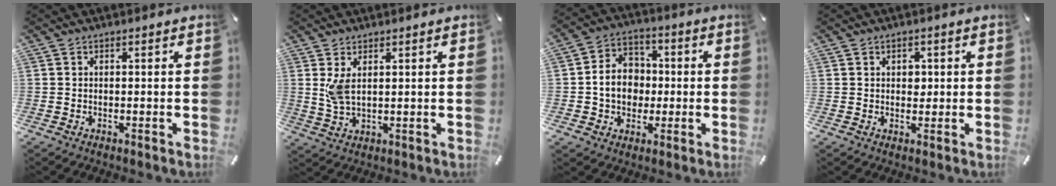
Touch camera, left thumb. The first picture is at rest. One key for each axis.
{"total": 5.1, "fx": 1.7, "fy": 2.3, "fz": 4.2, "tx": -0.093, "ty": 0.000, "tz": 0.029}
{"total": 10.1, "fx": -0.7, "fy": 8.7, "fz": 5.2, "tx": -0.102, "ty": 0.017, "tz": -0.013}
{"total": 2.2, "fx": 0.3, "fy": 1.8, "fz": 1.1, "tx": -0.009, "ty": 0.000, "tz": 0.000}